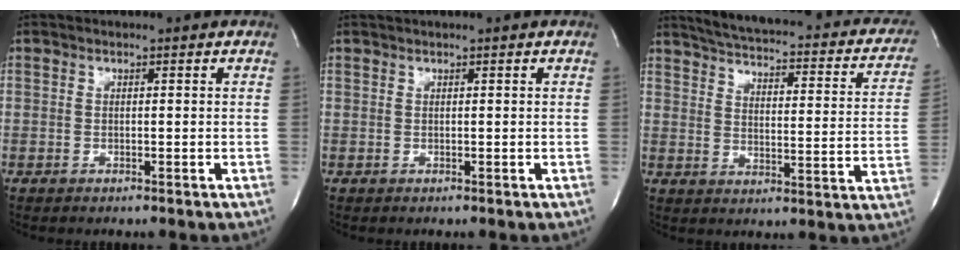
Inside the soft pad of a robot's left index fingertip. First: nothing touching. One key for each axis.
{"total": 0.9, "fx": 0.7, "fy": -0.2, "fz": 0.5, "tx": -0.011, "ty": 0.014, "tz": 0.019}
{"total": 24.1, "fx": 20.2, "fy": 6.1, "fz": 11.8, "tx": -0.166, "ty": -0.015, "tz": 0.234}